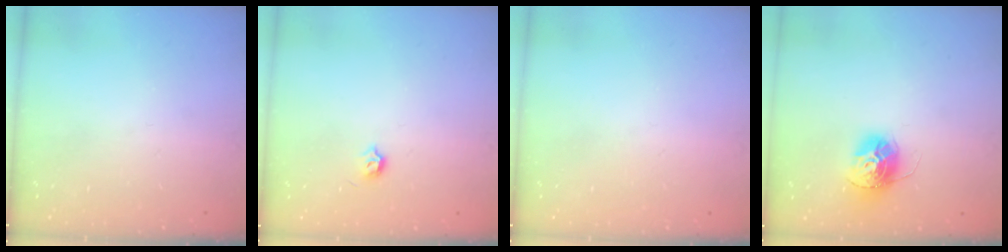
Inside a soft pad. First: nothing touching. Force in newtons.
{"total": 3.7, "press": 3.6, "slide": 0.6}
{"total": 0.8, "press": 0.8, "slide": 0.0}
{"total": 13.4, "press": 13.4, "slide": 1.2}